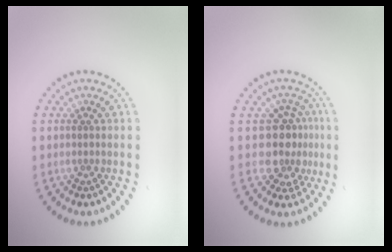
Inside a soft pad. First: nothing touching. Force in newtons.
{"total": 3.7, "press": 2.8, "slide": 2.4}